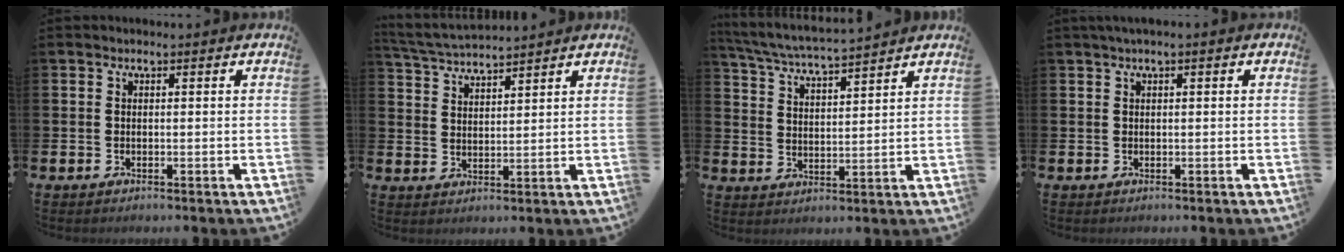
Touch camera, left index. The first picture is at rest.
{"total": 4.4, "force": [4.3, 0.3, 0.6], "torque": [-0.028, -0.022, 0.076]}
{"total": 5.3, "force": [5.1, -0.1, 1.2], "torque": [-0.041, -0.037, 0.088]}
{"total": 1.0, "force": [0.4, 0.1, 0.9], "torque": [-0.023, 0.005, 0.009]}